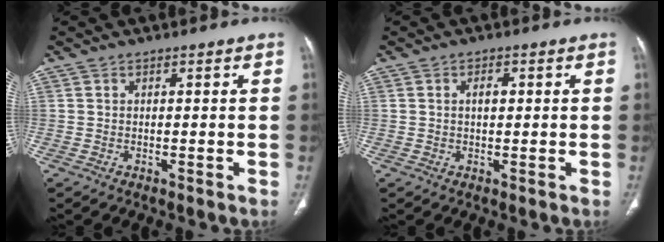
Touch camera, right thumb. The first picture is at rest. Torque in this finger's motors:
{"motor_torque": [0.49, 0.76, 0.91, -0.36, -0.04]}